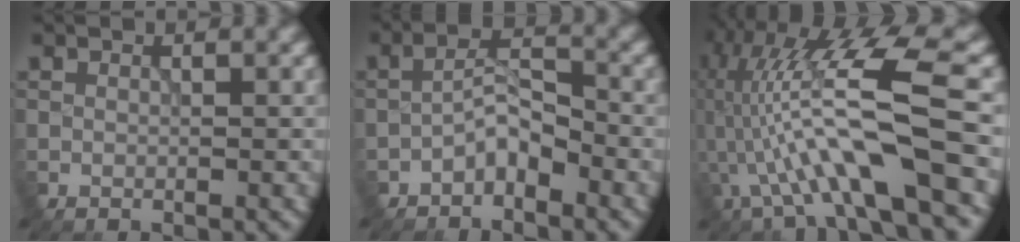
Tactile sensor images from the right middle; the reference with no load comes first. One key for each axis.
{"total": 2.6, "fx": -1.8, "fy": 1.0, "fz": 1.6, "tx": -0.022, "ty": 0.017, "tz": -0.038}
{"total": 12.0, "fx": -1.8, "fy": 2.0, "fz": 11.7, "tx": -0.223, "ty": 0.023, "tz": -0.027}